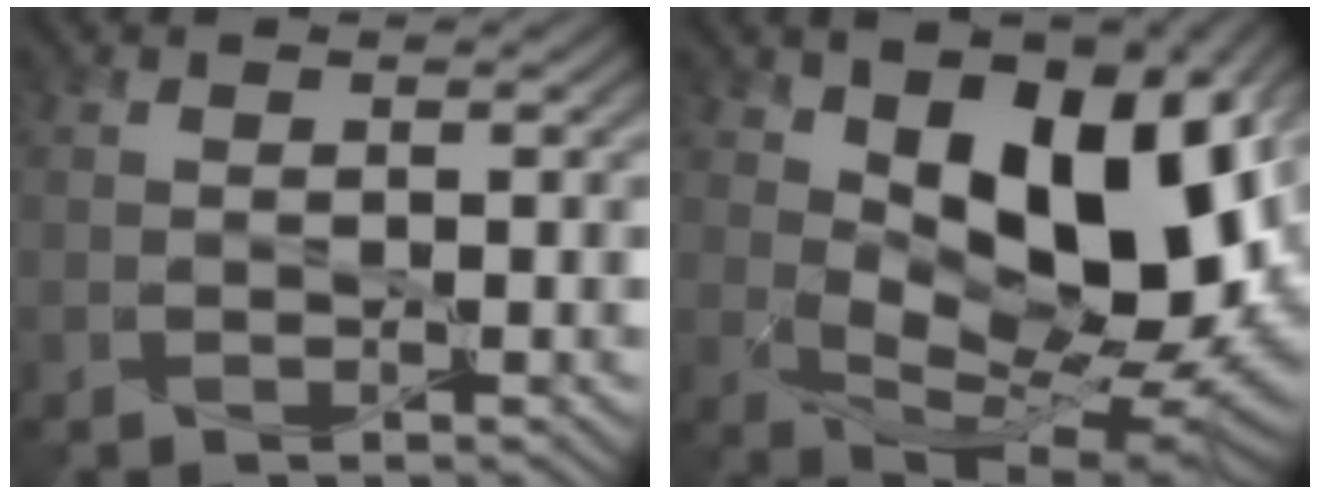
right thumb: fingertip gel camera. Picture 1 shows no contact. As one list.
[{"total": 15.4, "force": [3.8, 7.9, 12.7], "torque": [-0.192, 0.001, 0.072]}]